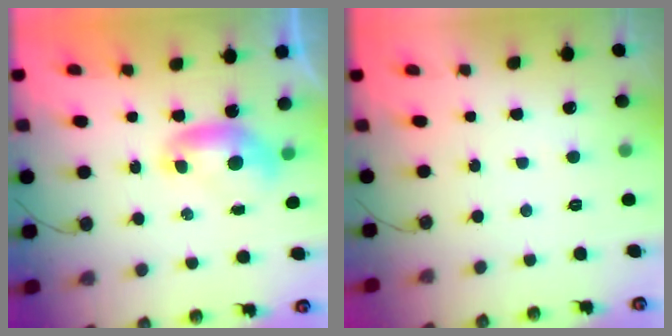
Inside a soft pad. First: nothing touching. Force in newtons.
{"total": 2.4, "press": 2.4, "slide": 0.4}